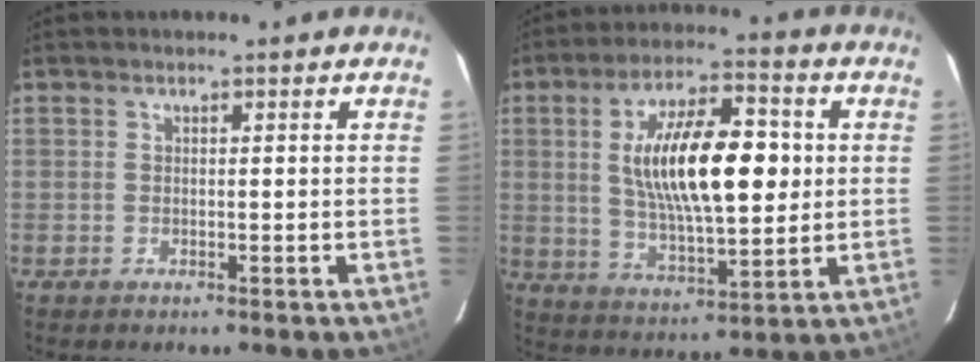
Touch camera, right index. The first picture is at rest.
{"total": 17.9, "force": [2.4, 6.5, 16.5], "torque": [-0.285, 0.013, 0.047]}